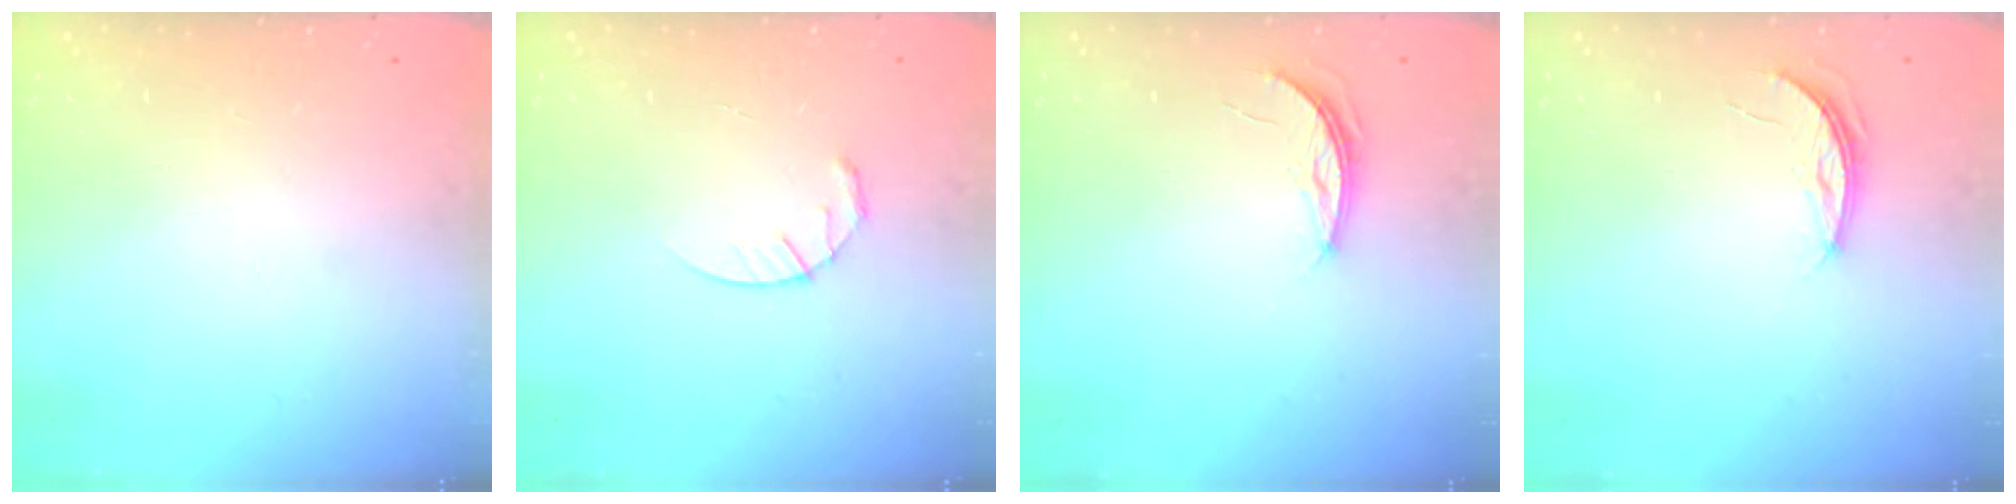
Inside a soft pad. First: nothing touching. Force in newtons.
{"total": 3.9, "press": 3.9, "slide": 0.5}
{"total": 3.9, "press": 3.9, "slide": 0.4}
{"total": 3.9, "press": 3.9, "slide": 0.4}